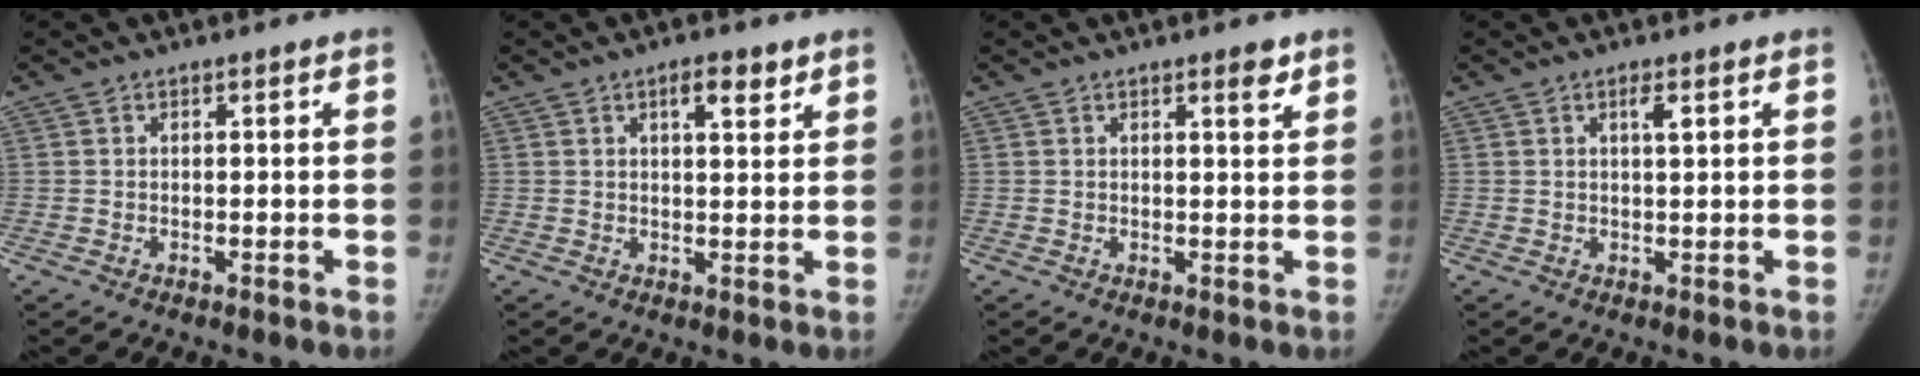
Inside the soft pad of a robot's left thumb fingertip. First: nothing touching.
{"total": 4.4, "force": [2.6, 1.6, 3.2], "torque": [-0.036, -0.014, 0.039]}
{"total": 2.2, "force": [1.5, 0.5, 1.5], "torque": [-0.015, -0.010, 0.021]}
{"total": 2.0, "force": [0.9, 0.4, 1.7], "torque": [-0.027, -0.002, 0.016]}